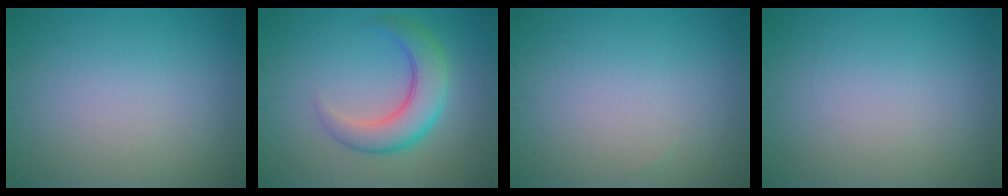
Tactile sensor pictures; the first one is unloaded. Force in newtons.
{"total": 5.1, "press": 5.1, "slide": 0.3}
{"total": 0.0}
{"total": 0.0}